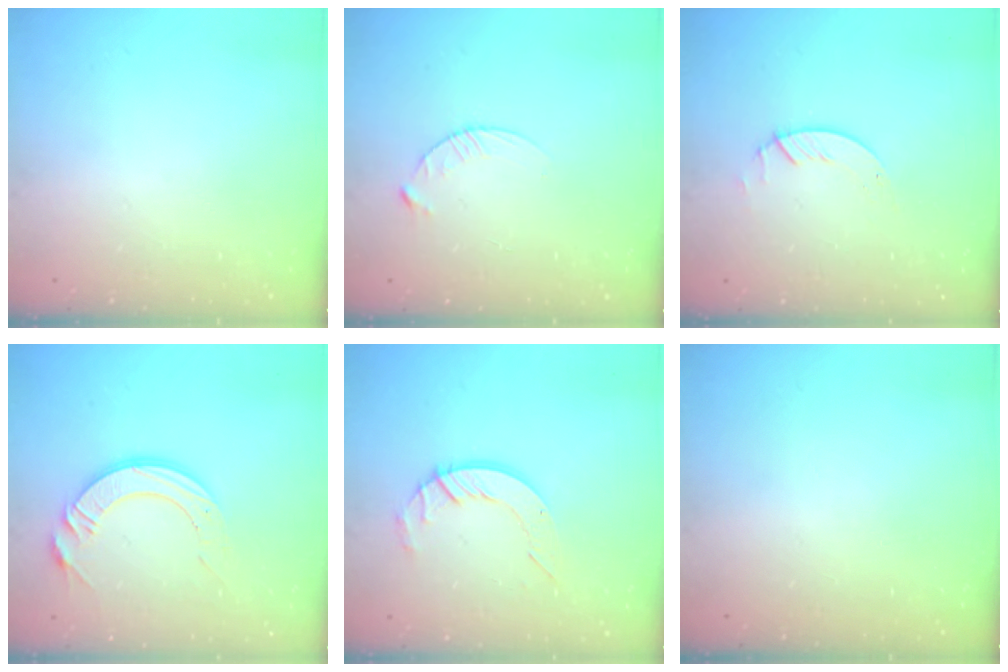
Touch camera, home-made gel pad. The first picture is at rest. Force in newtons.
{"total": 3.7, "press": 3.7, "slide": 0.4}
{"total": 1.3, "press": 1.2, "slide": 0.1}
{"total": 12.8, "press": 12.7, "slide": 1.2}
{"total": 8.7, "press": 8.6, "slide": 0.8}
{"total": 0.0}